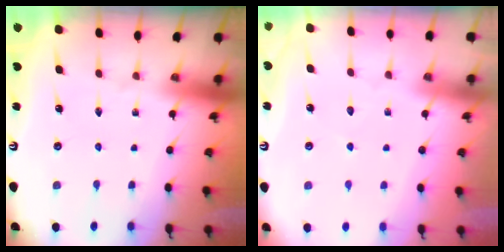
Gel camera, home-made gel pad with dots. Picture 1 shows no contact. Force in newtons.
{"total": 2.3, "press": 2.3, "slide": 0.3}